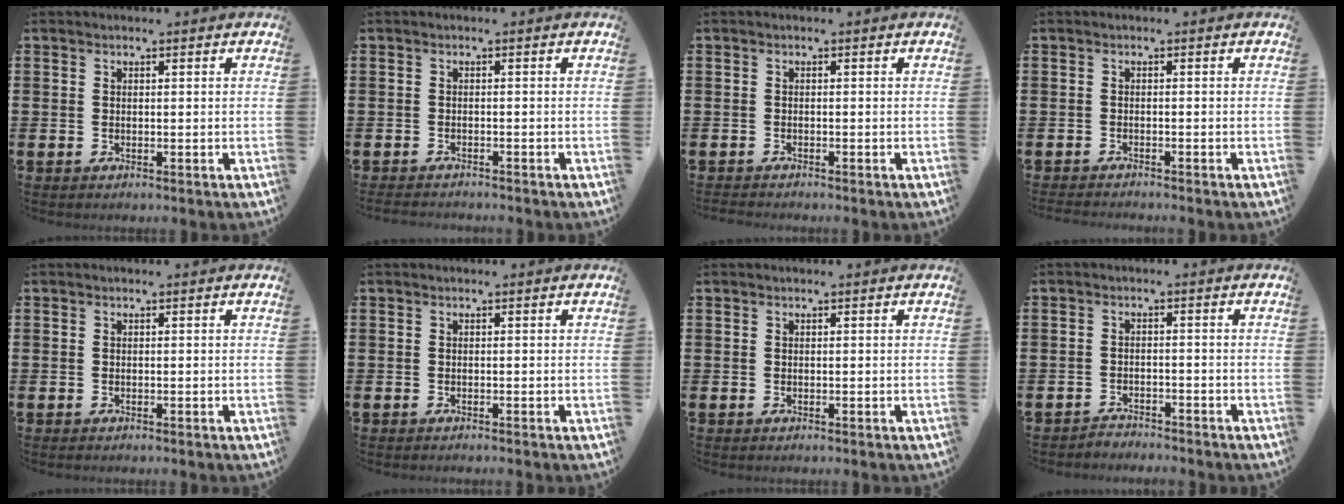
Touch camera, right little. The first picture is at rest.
{"total": 0.9, "force": [-0.9, 0.1, 0.0], "torque": [-0.004, -0.001, -0.019]}
{"total": 0.5, "force": [-0.5, 0.0, 0.0], "torque": [-0.001, -0.003, -0.011]}
{"total": 0.9, "force": [-0.9, -0.1, 0.0], "torque": [-0.002, -0.001, -0.019]}
{"total": 0.0}
{"total": 0.0}
{"total": 0.0}
{"total": 1.9, "force": [-1.9, 0.1, -0.3], "torque": [-0.002, 0.005, -0.043]}